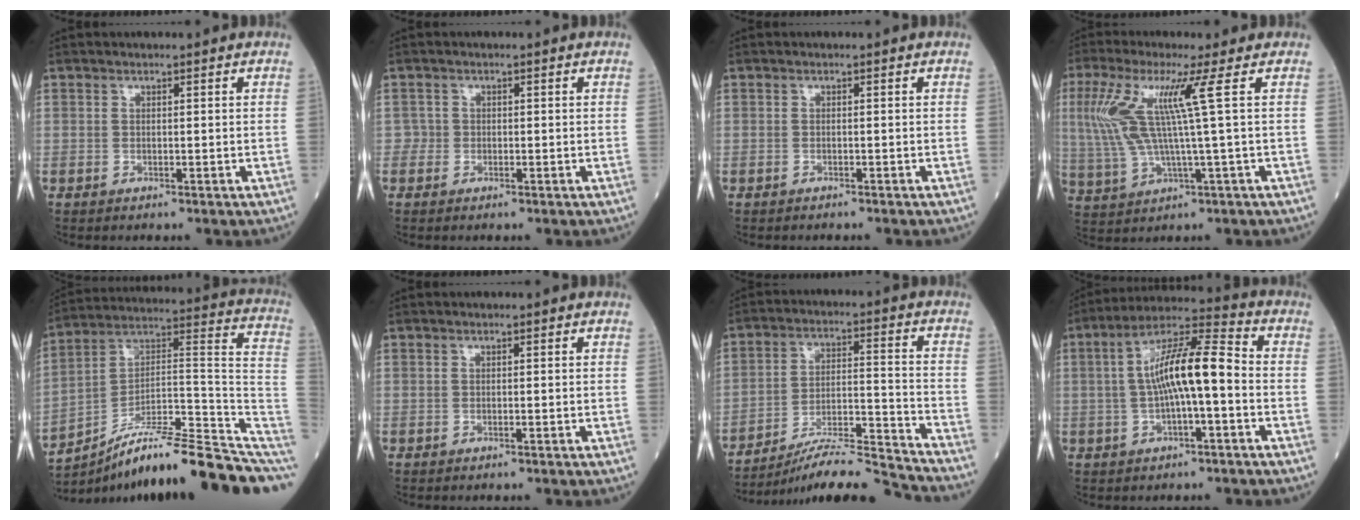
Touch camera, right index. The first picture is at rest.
{"total": 1.0, "force": [-0.1, 0.9, -0.2], "torque": [0.009, 0.007, -0.005]}
{"total": 0.9, "force": [-0.8, 0.1, 0.3], "torque": [-0.007, -0.001, -0.011]}
{"total": 9.7, "force": [2.7, -0.8, 9.3], "torque": [-0.217, 0.012, 0.061]}
{"total": 20.8, "force": [-15.8, 2.2, 13.4], "torque": [-0.131, 0.059, -0.244]}
{"total": 0.0}
{"total": 15.1, "force": [-14.2, -1.3, 4.7], "torque": [-0.073, 0.011, -0.238]}
{"total": 11.3, "force": [-0.6, 2.0, 11.1], "torque": [-0.205, 0.029, -0.015]}